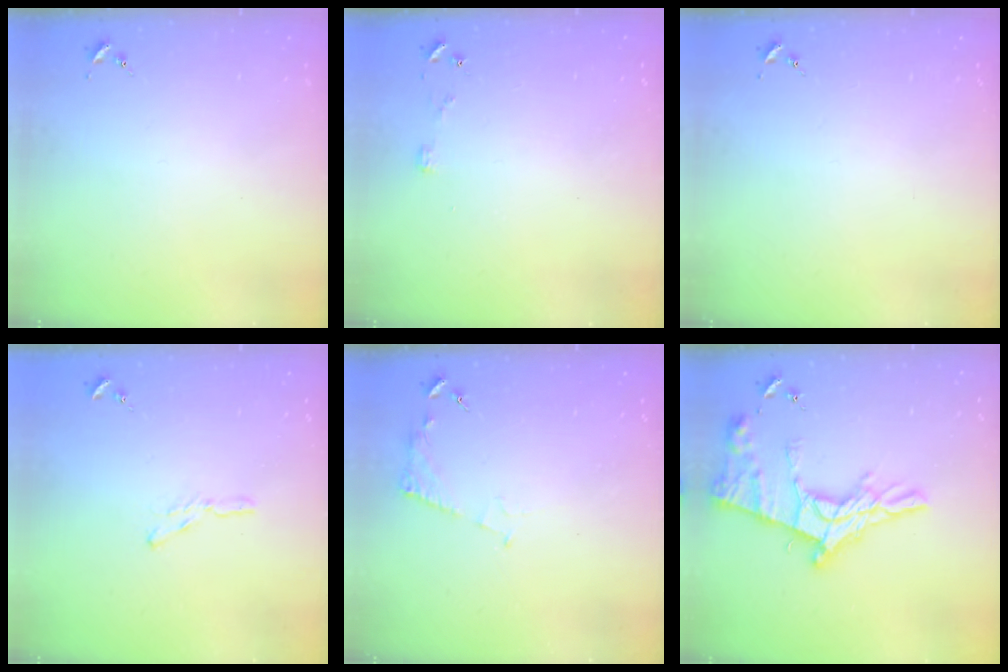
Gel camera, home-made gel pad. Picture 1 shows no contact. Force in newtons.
{"total": 2.8, "press": 2.8, "slide": 0.2}
{"total": 0.0}
{"total": 3.9, "press": 3.9, "slide": 0.4}
{"total": 5.1, "press": 5.1, "slide": 0.7}
{"total": 19.8, "press": 19.7, "slide": 1.7}